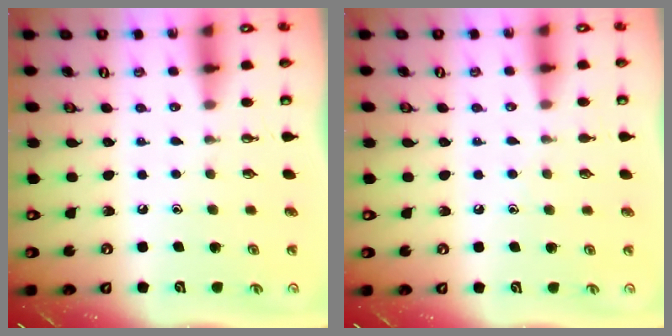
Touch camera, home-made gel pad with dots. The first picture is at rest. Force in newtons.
{"total": 4.8, "press": 4.7, "slide": 0.5}